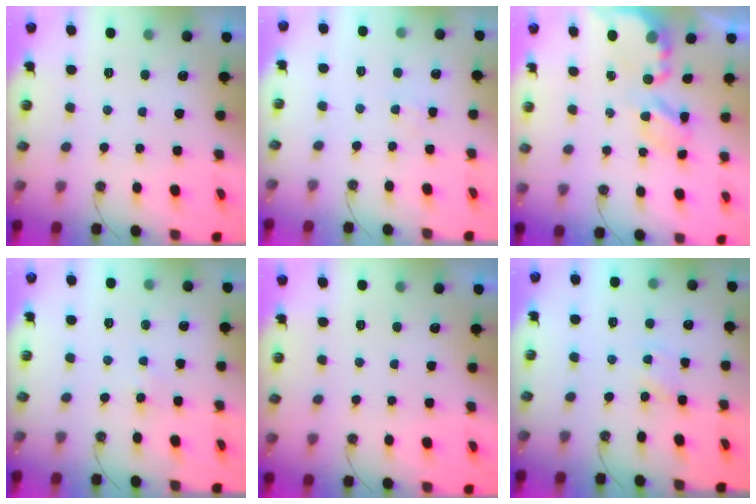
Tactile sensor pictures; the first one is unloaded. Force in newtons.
{"total": 1.6, "press": 1.6, "slide": 0.3}
{"total": 4.8, "press": 4.7, "slide": 0.4}
{"total": 3.2, "press": 3.2, "slide": 0.4}
{"total": 0.0}
{"total": 0.6, "press": 0.6, "slide": 0.1}